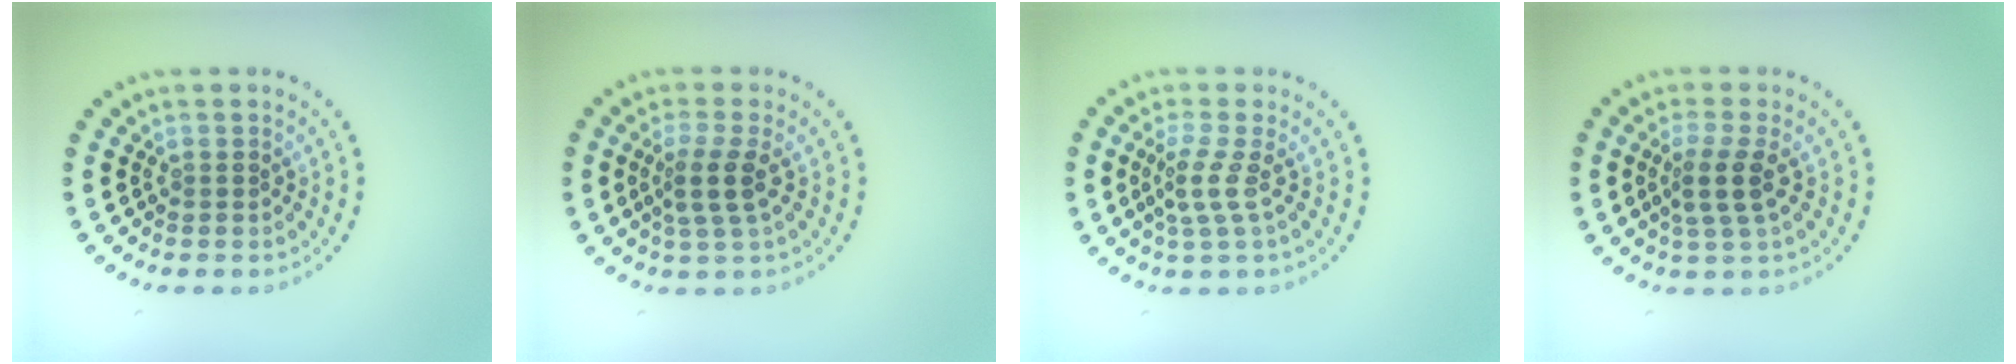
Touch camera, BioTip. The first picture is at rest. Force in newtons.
{"total": 2.5, "press": 2.0, "slide": 1.5}
{"total": 2.3, "press": 1.5, "slide": 1.7}
{"total": 2.5, "press": 2.0, "slide": 1.5}